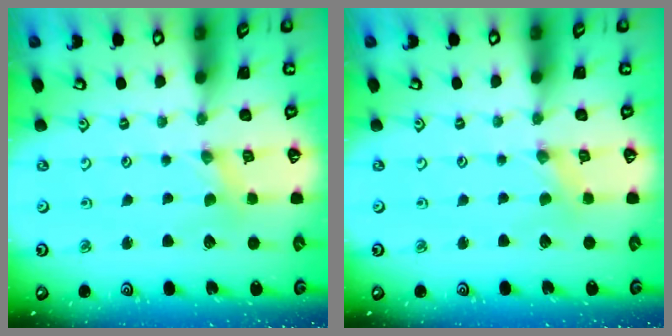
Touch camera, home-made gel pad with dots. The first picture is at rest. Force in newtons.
{"total": 0.0}